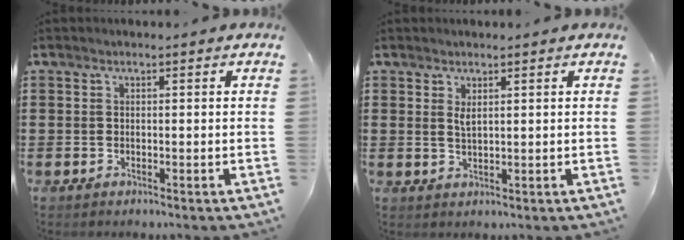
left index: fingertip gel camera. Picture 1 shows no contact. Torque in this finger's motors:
{"motor_torque": [-0.13, 0.36, 0.11, 0.06]}